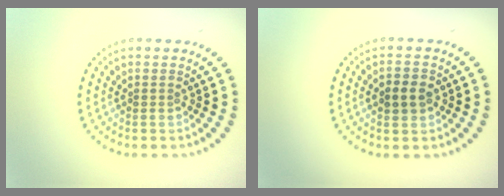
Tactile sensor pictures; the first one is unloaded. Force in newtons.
{"total": 2.3, "press": 2.3, "slide": 0.1}